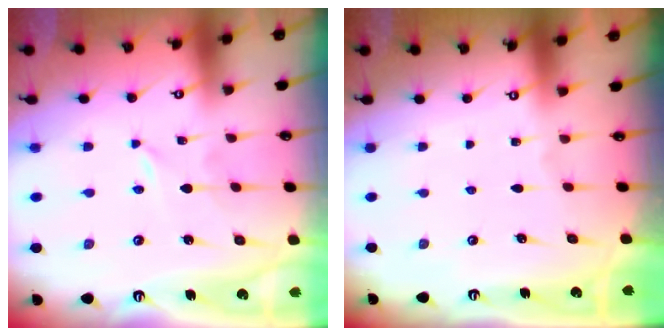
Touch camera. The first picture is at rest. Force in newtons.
{"total": 0.0}